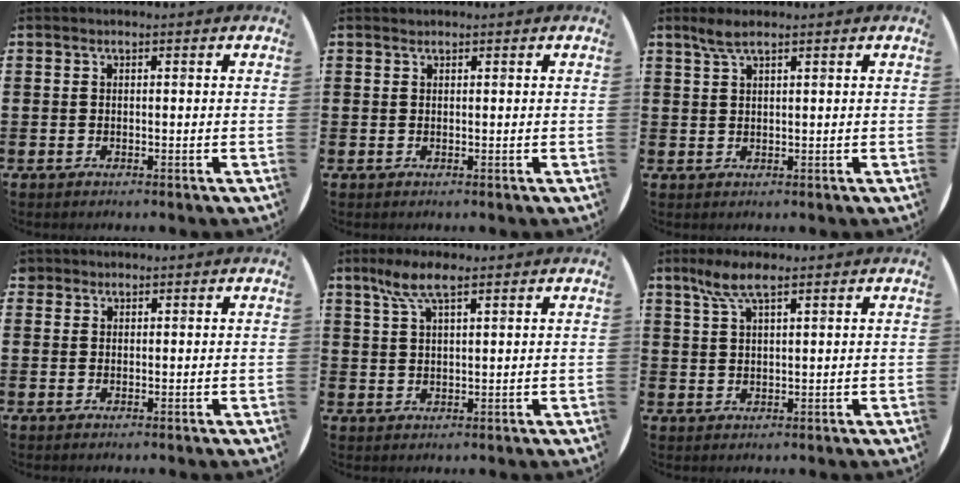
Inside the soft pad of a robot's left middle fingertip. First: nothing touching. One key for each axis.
{"total": 0.0}
{"total": 2.4, "fx": 1.8, "fy": 0.3, "fz": 1.6, "tx": -0.034, "ty": 0.003, "tz": 0.032}
{"total": 0.9, "fx": 0.8, "fy": 0.4, "fz": -0.1, "tx": -0.001, "ty": 0.001, "tz": 0.017}
{"total": 5.8, "fx": 3.7, "fy": 1.6, "fz": 4.2, "tx": -0.092, "ty": 0.006, "tz": 0.066}
{"total": 5.2, "fx": 3.3, "fy": 1.4, "fz": 3.7, "tx": -0.080, "ty": 0.006, "tz": 0.060}